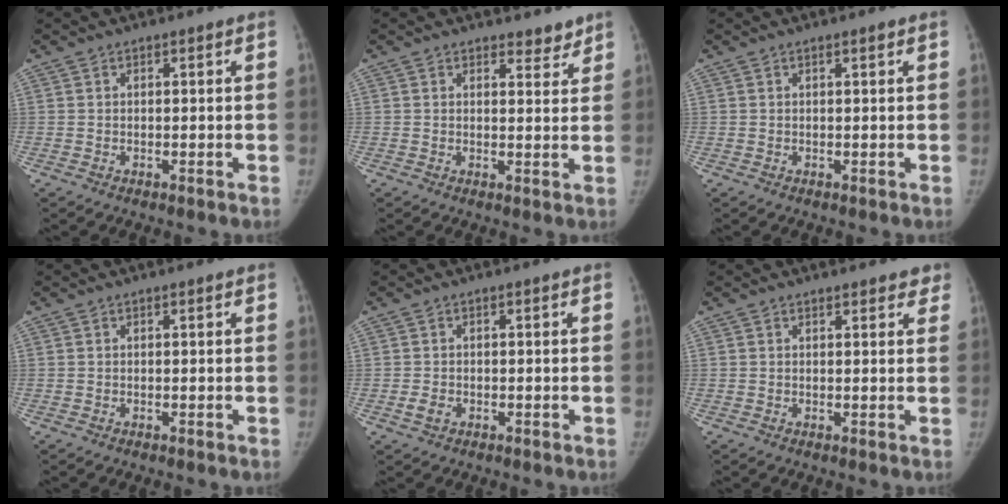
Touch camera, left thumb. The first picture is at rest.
{"total": 2.9, "force": [2.5, 1.2, 0.6], "torque": [0.012, -0.018, 0.032]}
{"total": 0.5, "force": [0.3, 0.0, 0.4], "torque": [-0.005, 0.002, 0.005]}
{"total": 0.0}
{"total": 1.9, "force": [-0.7, 1.4, 1.1], "torque": [-0.017, 0.004, -0.010]}
{"total": 3.3, "force": [2.8, 1.3, 1.1], "torque": [0.017, -0.005, 0.024]}